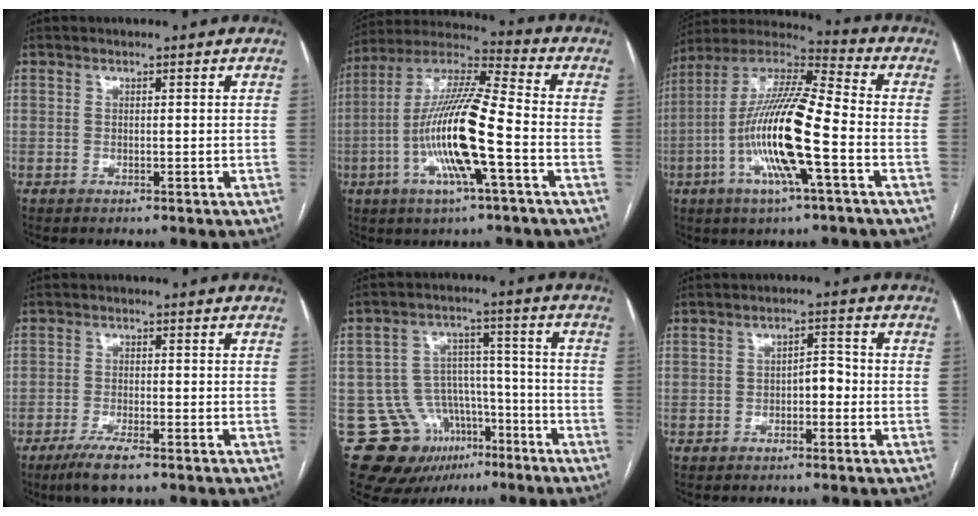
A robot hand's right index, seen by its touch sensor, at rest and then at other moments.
{"total": 16.2, "force": [-4.1, 1.4, 15.6], "torque": [-0.309, 0.001, -0.080]}
{"total": 17.3, "force": [-4.5, 1.7, 16.6], "torque": [-0.329, -0.001, -0.087]}
{"total": 5.1, "force": [-3.6, 0.7, 3.6], "torque": [-0.074, -0.012, -0.064]}
{"total": 13.2, "force": [-7.7, 10.1, 3.5], "torque": [-0.051, 0.072, -0.104]}
{"total": 3.2, "force": [-1.0, 1.5, 2.7], "torque": [-0.038, 0.015, -0.016]}